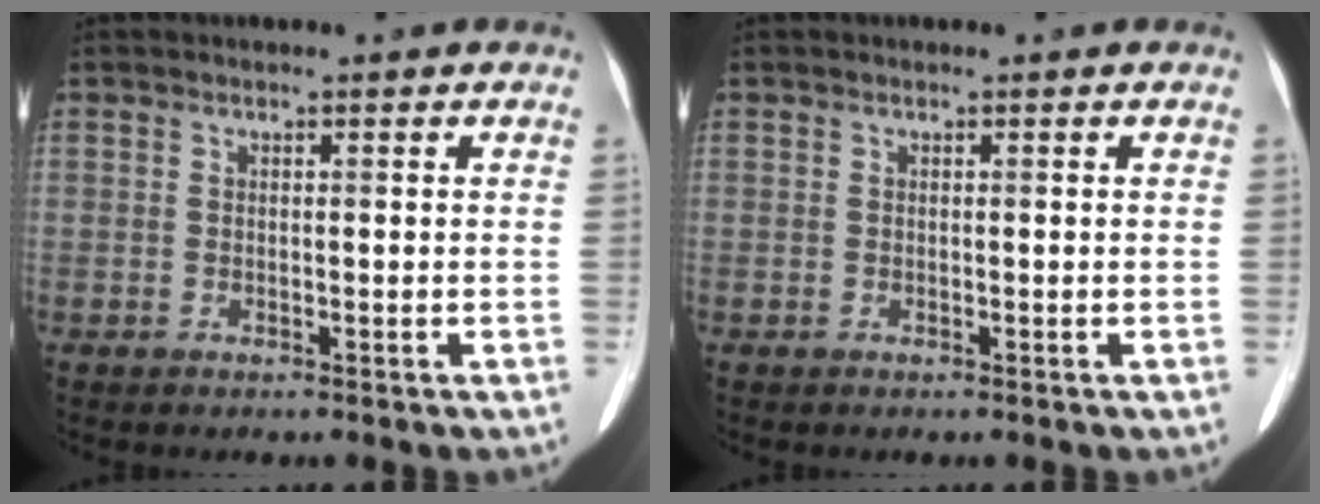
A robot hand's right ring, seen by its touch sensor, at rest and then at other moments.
{"total": 0.0}